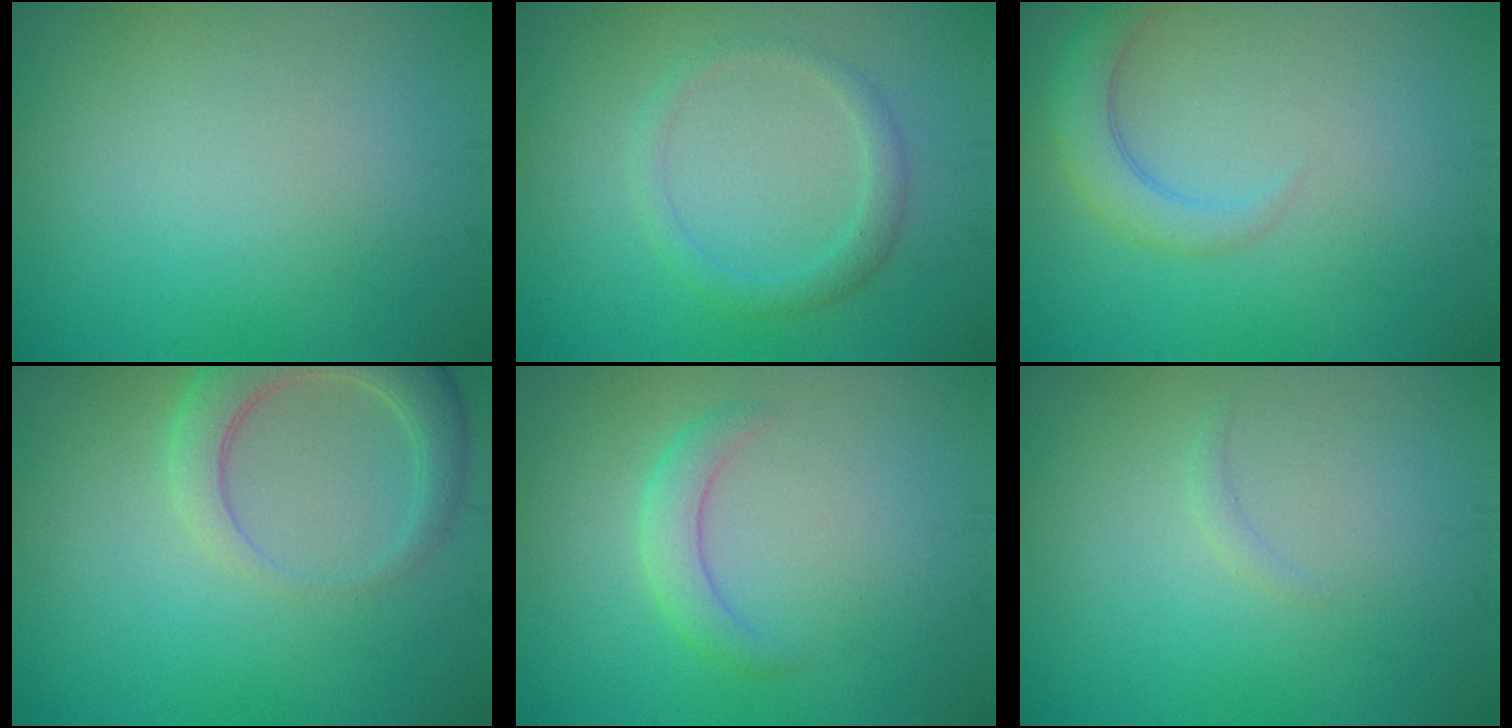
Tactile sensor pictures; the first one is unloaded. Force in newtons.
{"total": 1.9, "press": 1.9, "slide": 0.1}
{"total": 2.8, "press": 2.8, "slide": 0.3}
{"total": 4.3, "press": 4.2, "slide": 0.6}
{"total": 2.0, "press": 2.0, "slide": 0.0}
{"total": 0.5, "press": 0.5, "slide": 0.1}